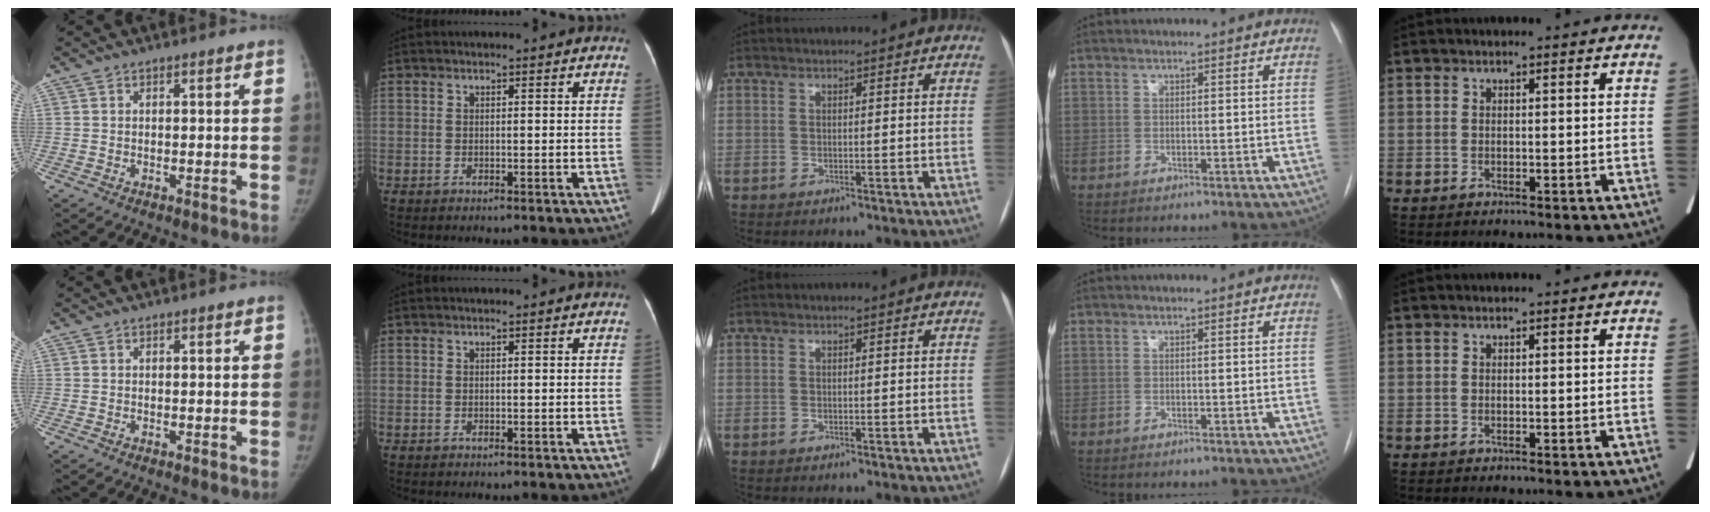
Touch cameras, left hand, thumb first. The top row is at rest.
{}